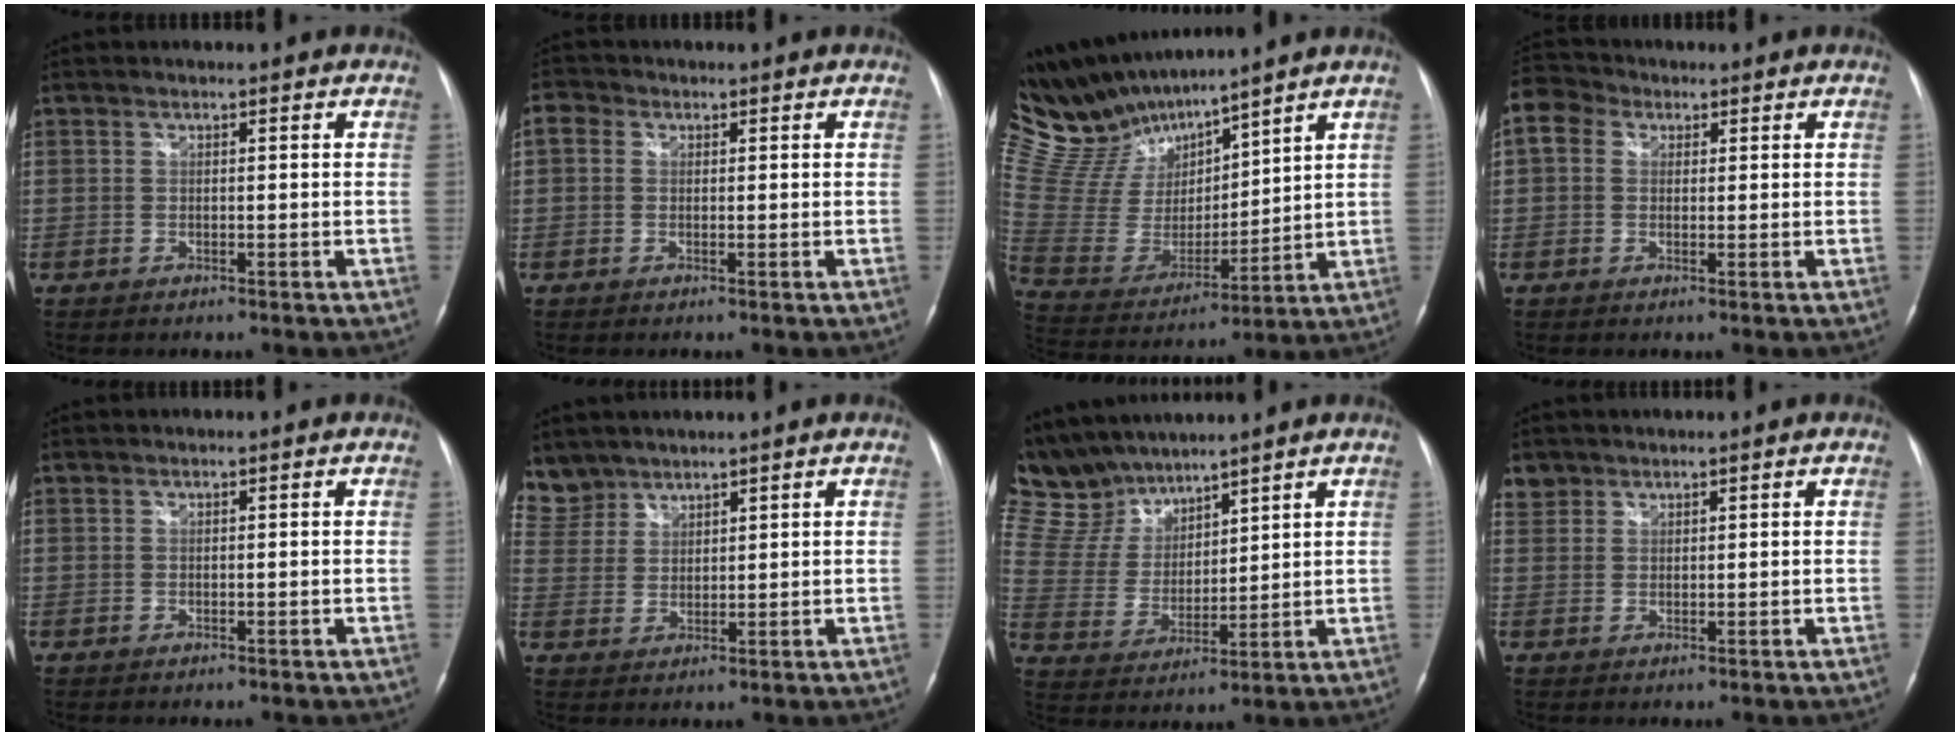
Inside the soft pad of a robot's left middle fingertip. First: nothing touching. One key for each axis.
{"total": 2.2, "fx": 0.6, "fy": 1.8, "fz": 1.0, "tx": -0.024, "ty": 0.016, "tz": 0.009}
{"total": 15.5, "fx": 14.2, "fy": 3.3, "fz": 5.2, "tx": -0.123, "ty": 0.008, "tz": 0.291}
{"total": 6.0, "fx": 2.1, "fy": 4.7, "fz": 2.9, "tx": -0.073, "ty": 0.034, "tz": 0.038}
{"total": 0.0}
{"total": 5.9, "fx": 5.2, "fy": 2.7, "fz": -0.4, "tx": 0.006, "ty": 0.009, "tz": 0.115}
{"total": 10.9, "fx": 10.0, "fy": 3.3, "fz": 2.6, "tx": -0.076, "ty": 0.022, "tz": 0.211}
{"total": 2.3, "fx": 1.8, "fy": 1.5, "fz": -0.2, "tx": 0.010, "ty": 0.009, "tz": 0.033}